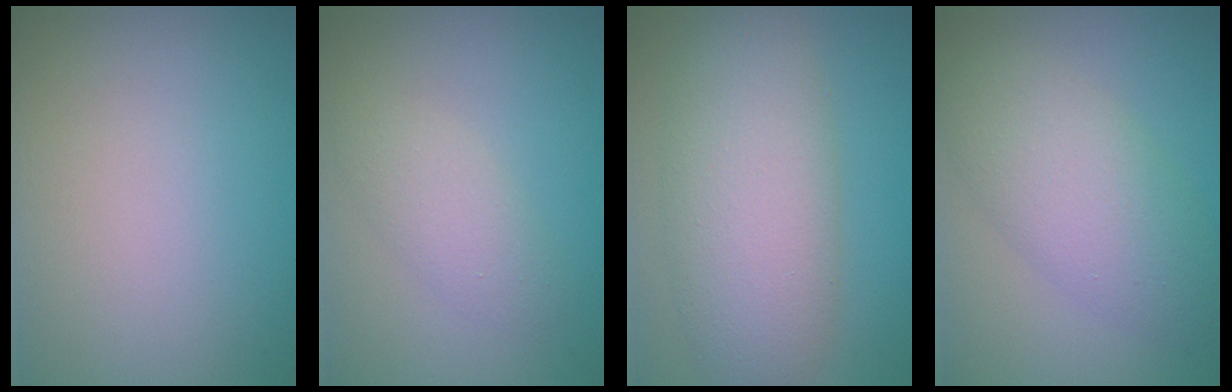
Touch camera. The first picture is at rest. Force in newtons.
{"total": 2.3, "press": 2.3, "slide": 0.2}
{"total": 7.7, "press": 7.7, "slide": 0.6}
{"total": 5.6, "press": 5.6, "slide": 0.0}